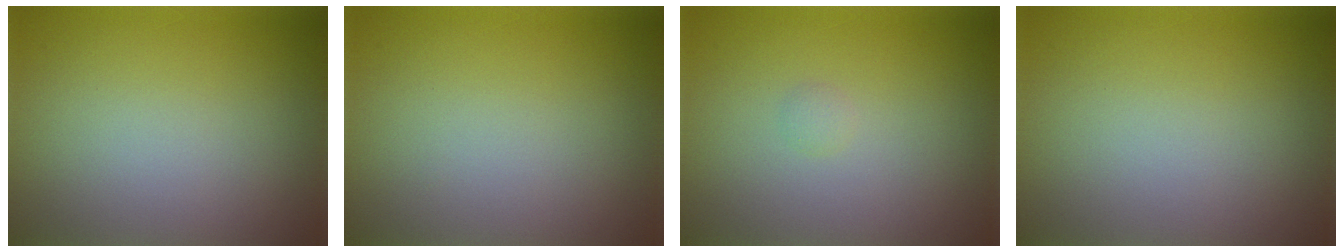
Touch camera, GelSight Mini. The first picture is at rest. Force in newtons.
{"total": 0.0}
{"total": 0.5, "press": 0.5, "slide": 0.0}
{"total": 0.0}